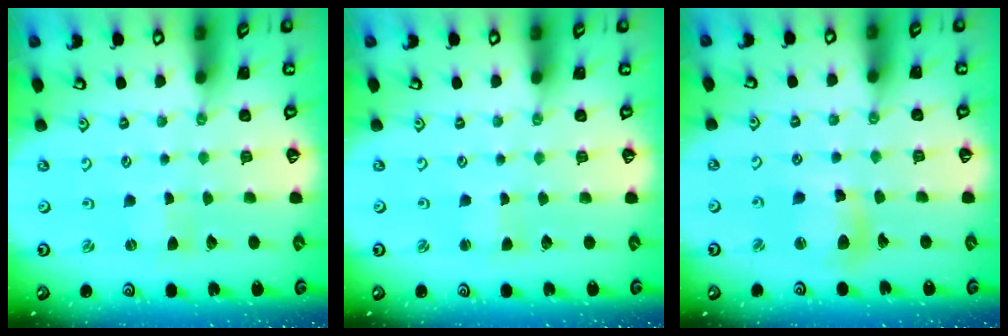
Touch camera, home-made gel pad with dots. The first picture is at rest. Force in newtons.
{"total": 1.7, "press": 1.7, "slide": 0.1}
{"total": 10.4, "press": 10.3, "slide": 1.4}